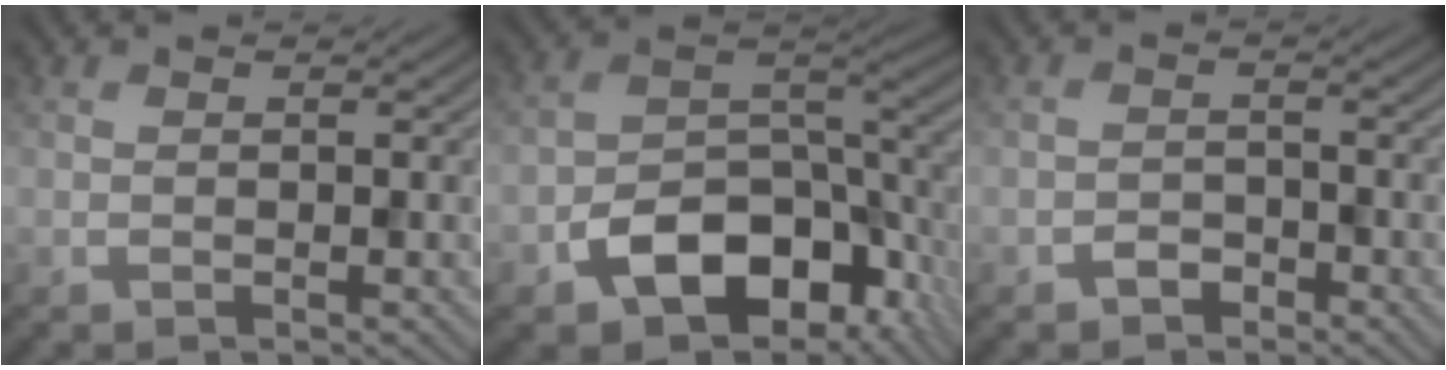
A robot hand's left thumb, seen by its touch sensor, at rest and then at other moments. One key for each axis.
{"total": 12.7, "fx": -6.5, "fy": 7.5, "fz": 7.9, "tx": -0.129, "ty": -0.025, "tz": -0.118}
{"total": 1.9, "fx": -1.5, "fy": 1.1, "fz": 0.6, "tx": -0.007, "ty": 0.003, "tz": -0.031}